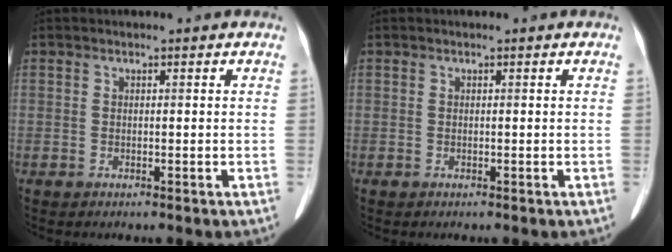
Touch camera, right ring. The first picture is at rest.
{"total": 0.0}